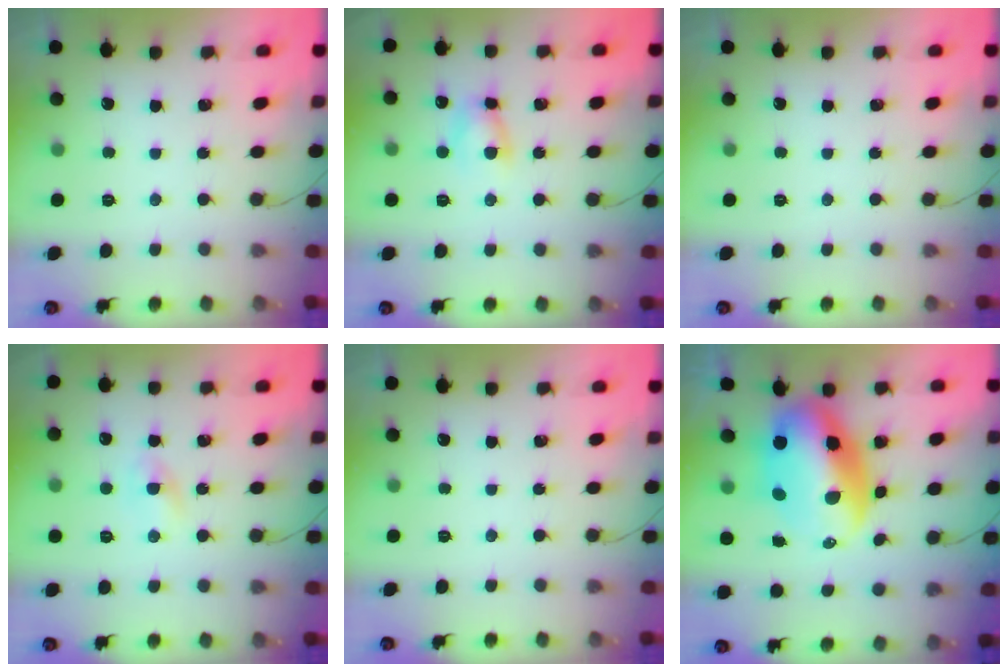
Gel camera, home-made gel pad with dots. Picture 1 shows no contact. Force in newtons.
{"total": 5.1, "press": 5.1, "slide": 0.2}
{"total": 0.0}
{"total": 1.3, "press": 1.2, "slide": 0.5}
{"total": 0.0}
{"total": 15.6, "press": 15.2, "slide": 3.9}